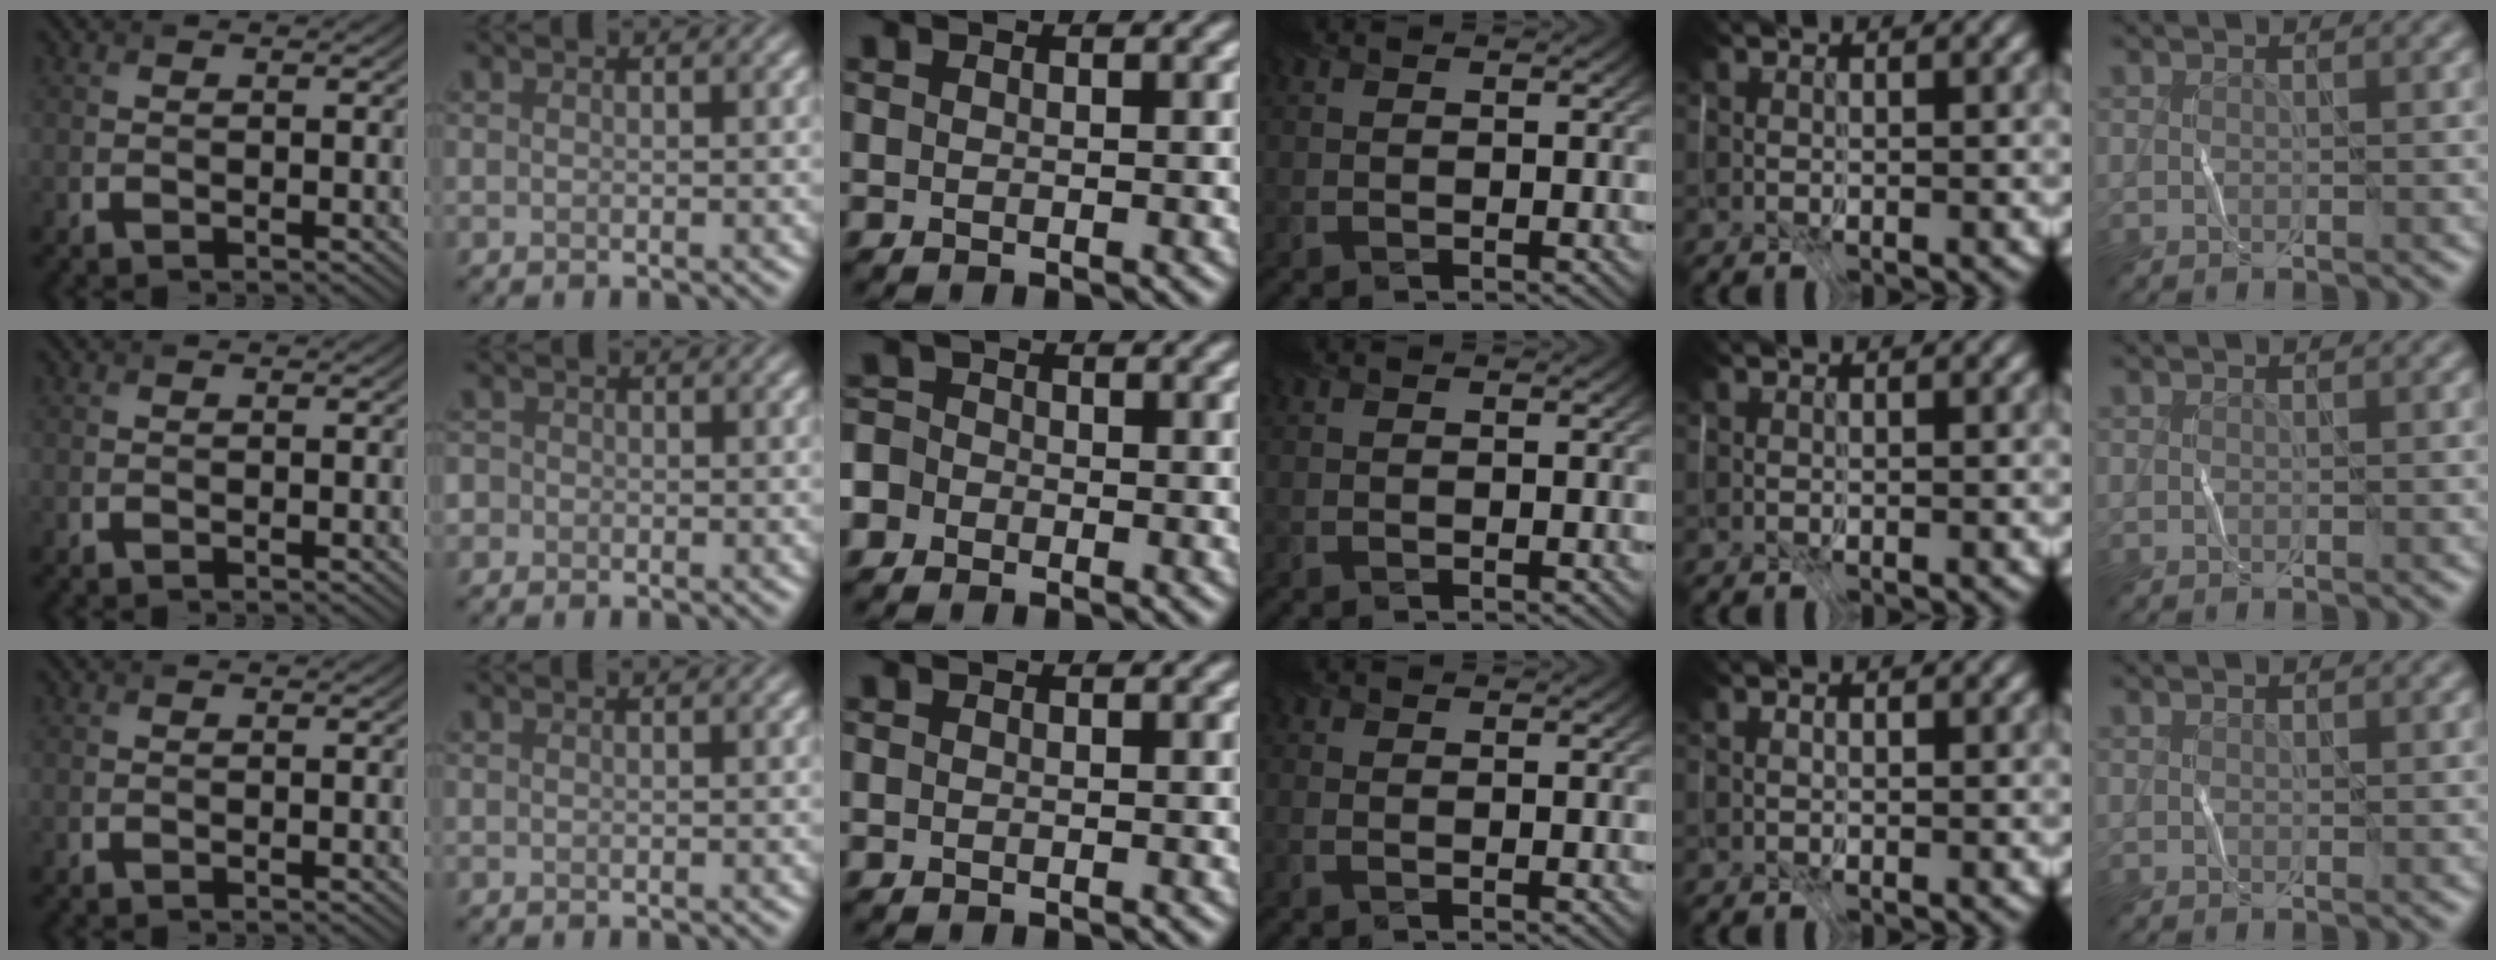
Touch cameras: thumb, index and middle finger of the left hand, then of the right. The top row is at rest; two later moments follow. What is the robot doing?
{"motion": "fold", "object": "coffee filter"}